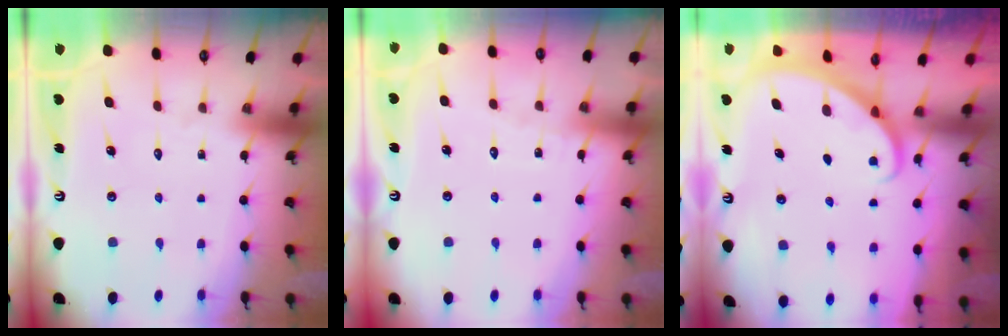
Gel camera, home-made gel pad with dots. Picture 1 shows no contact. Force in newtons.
{"total": 3.2, "press": 3.2, "slide": 0.3}
{"total": 2.1, "press": 2.1, "slide": 0.1}